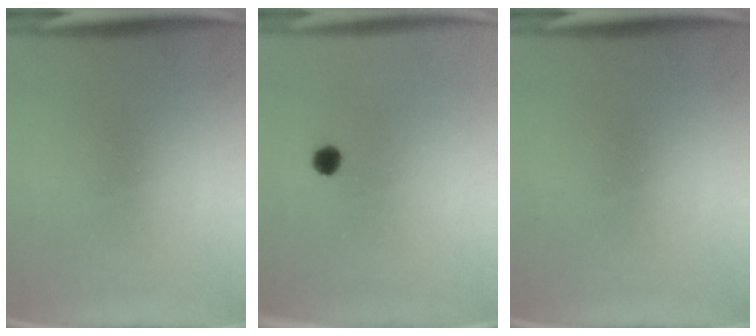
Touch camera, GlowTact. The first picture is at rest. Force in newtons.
{"total": 1.8}
{"total": 0.0}